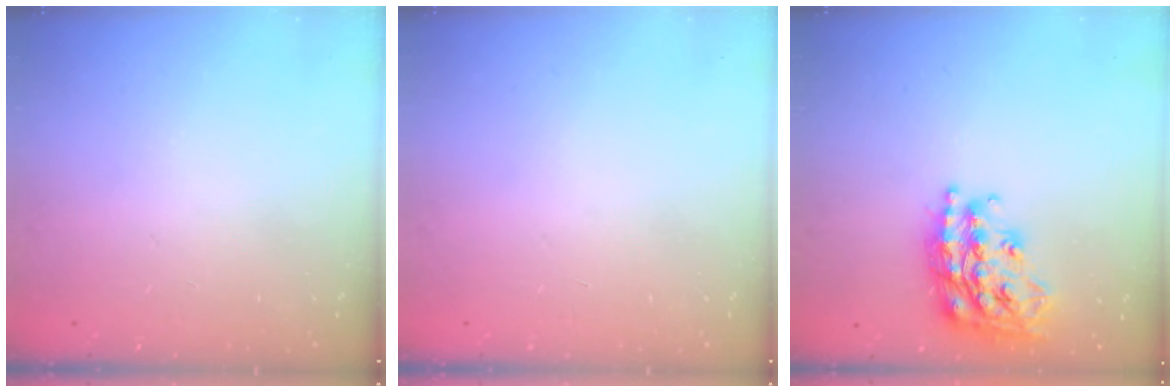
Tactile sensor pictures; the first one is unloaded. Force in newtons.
{"total": 0.0}
{"total": 22.0, "press": 21.9, "slide": 1.4}